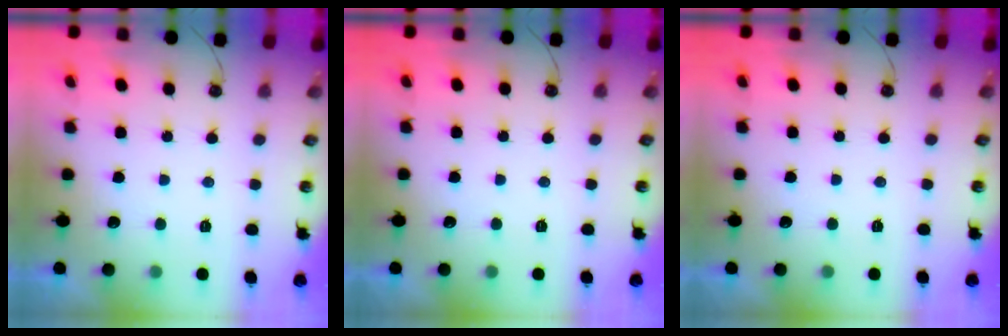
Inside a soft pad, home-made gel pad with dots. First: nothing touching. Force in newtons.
{"total": 0.0}
{"total": 0.0}